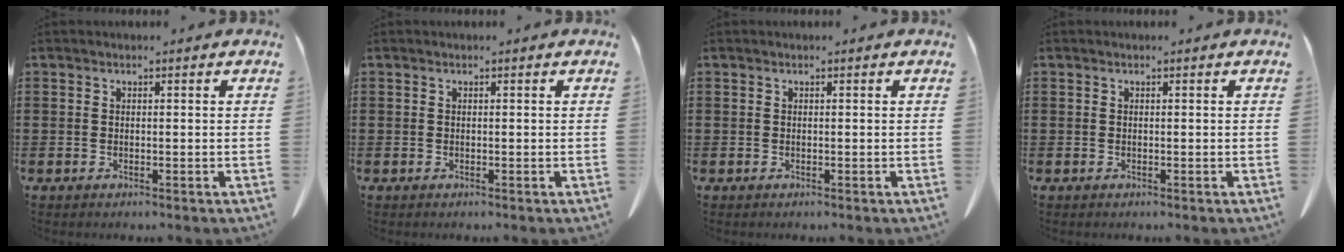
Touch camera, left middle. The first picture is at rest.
{"total": 0.0}
{"total": 0.0}
{"total": 0.0}